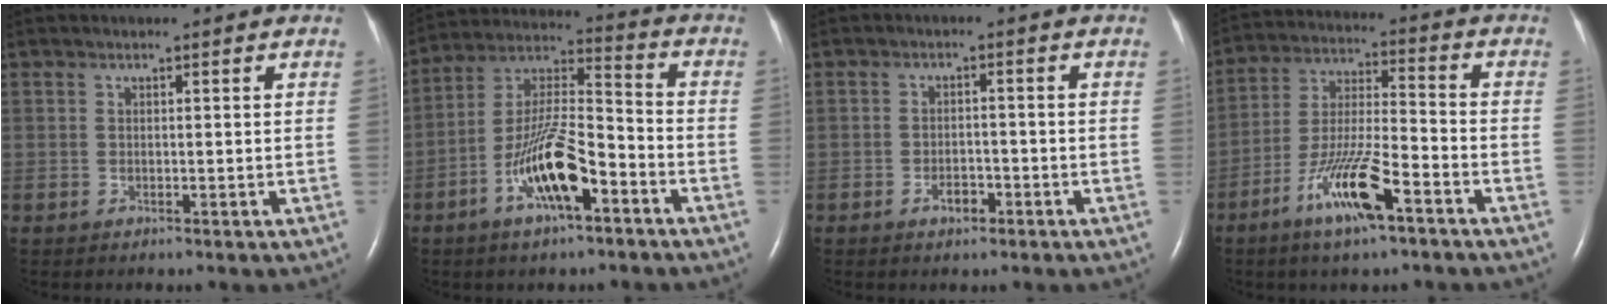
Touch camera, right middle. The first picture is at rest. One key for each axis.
{"total": 12.9, "fx": -6.0, "fy": 3.1, "fz": 11.0, "tx": -0.219, "ty": 0.007, "tz": -0.108}
{"total": 2.3, "fx": -1.3, "fy": 1.5, "fz": 1.3, "tx": -0.017, "ty": 0.005, "tz": -0.017}
{"total": 11.9, "fx": -6.7, "fy": 1.8, "fz": 9.7, "tx": -0.194, "ty": -0.009, "tz": -0.123}